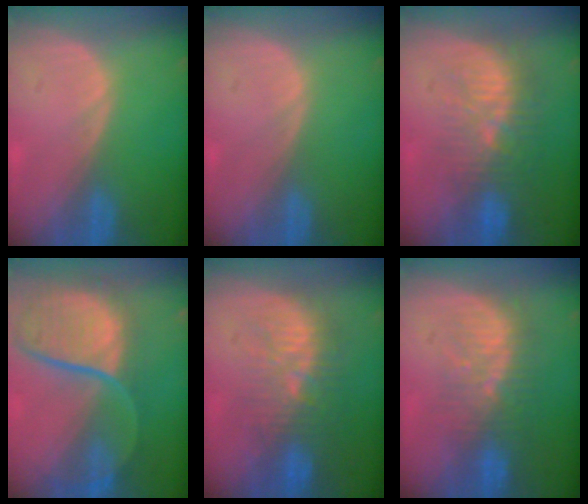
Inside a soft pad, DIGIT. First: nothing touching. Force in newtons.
{"total": 0.0}
{"total": 9.6, "press": 9.0, "slide": 3.5}
{"total": 12.0, "press": 9.9, "slide": 6.9}
{"total": 9.5, "press": 9.0, "slide": 2.8}
{"total": 8.3, "press": 7.7, "slide": 3.1}